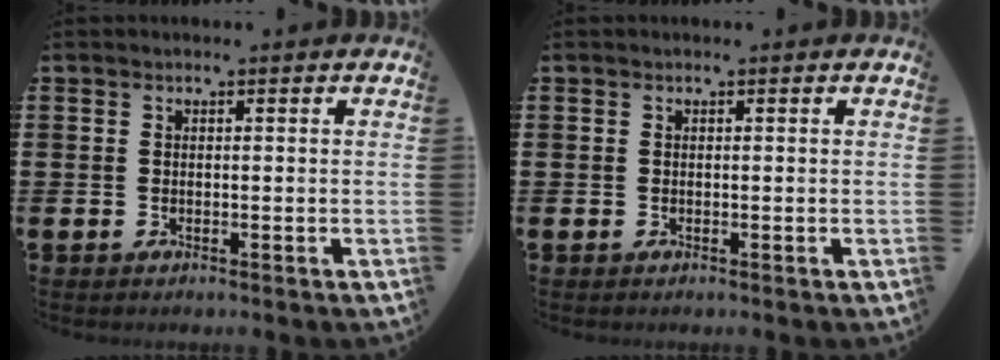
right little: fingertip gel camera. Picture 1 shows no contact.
{"total": 0.0}